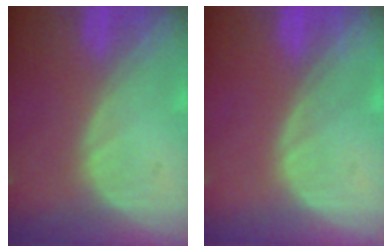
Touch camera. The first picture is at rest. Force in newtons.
{"total": 0.0}